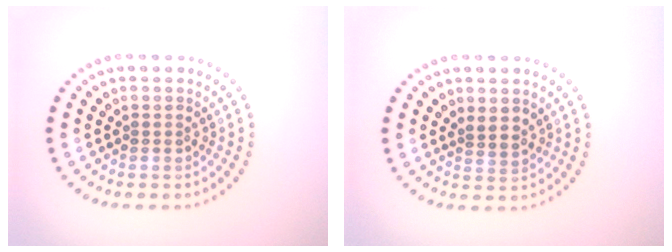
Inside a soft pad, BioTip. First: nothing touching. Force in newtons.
{"total": 1.2, "press": 0.9, "slide": 0.8}